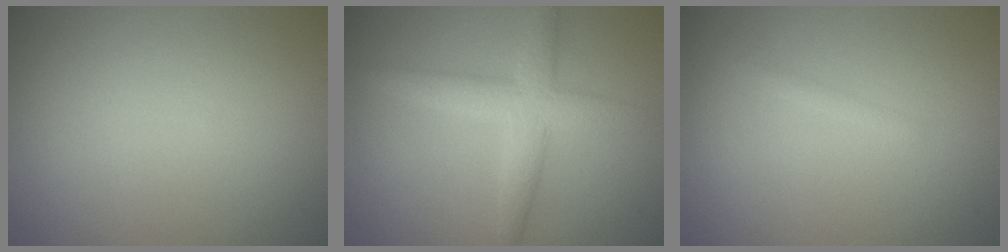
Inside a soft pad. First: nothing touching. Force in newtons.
{"total": 4.1, "press": 4.0, "slide": 0.3}
{"total": 0.6, "press": 0.6, "slide": 0.0}